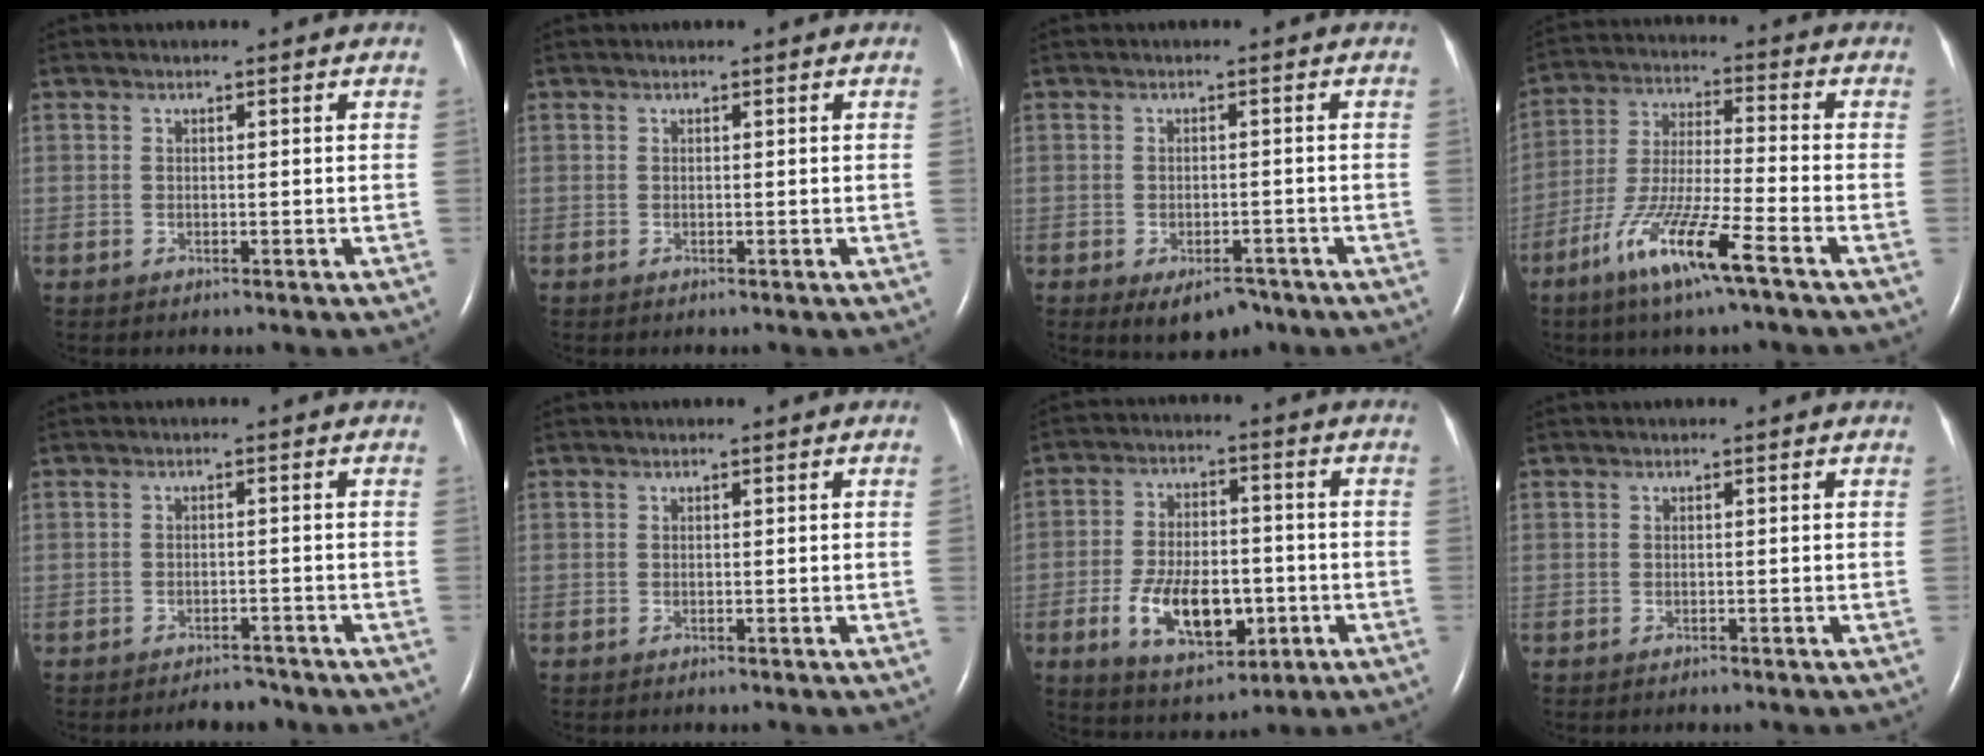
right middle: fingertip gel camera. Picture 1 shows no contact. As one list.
[{"total": 0.0}, {"total": 4.7, "force": [-3.1, 2.4, 2.6], "torque": [-0.036, -0.002, -0.037]}, {"total": 12.1, "force": [-7.1, 0.0, 9.8], "torque": [-0.204, -0.025, -0.140]}, {"total": 2.4, "force": [-2.1, 0.8, 0.6], "torque": [-0.013, -0.002, -0.027]}, {"total": 0.5, "force": [0.0, -0.2, 0.5], "torque": [-0.007, 0.000, -0.001]}, {"total": 8.4, "force": [-2.7, 5.0, 6.2], "torque": [-0.116, 0.004, -0.038]}, {"total": 0.0}]